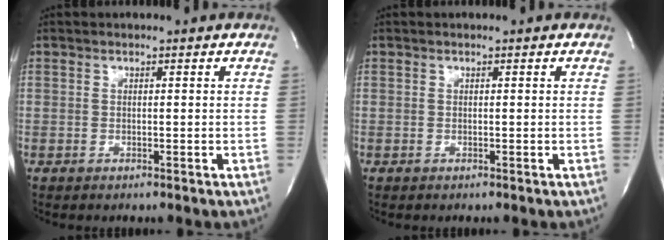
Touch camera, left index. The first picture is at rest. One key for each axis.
{"total": 0.0}